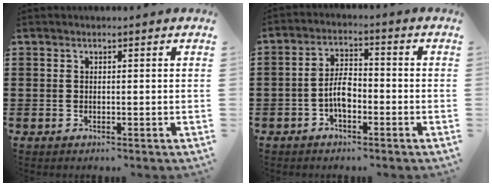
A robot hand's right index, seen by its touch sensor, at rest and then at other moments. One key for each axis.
{"total": 4.7, "fx": -1.7, "fy": 2.2, "fz": 3.8, "tx": -0.088, "ty": 0.002, "tz": -0.039}